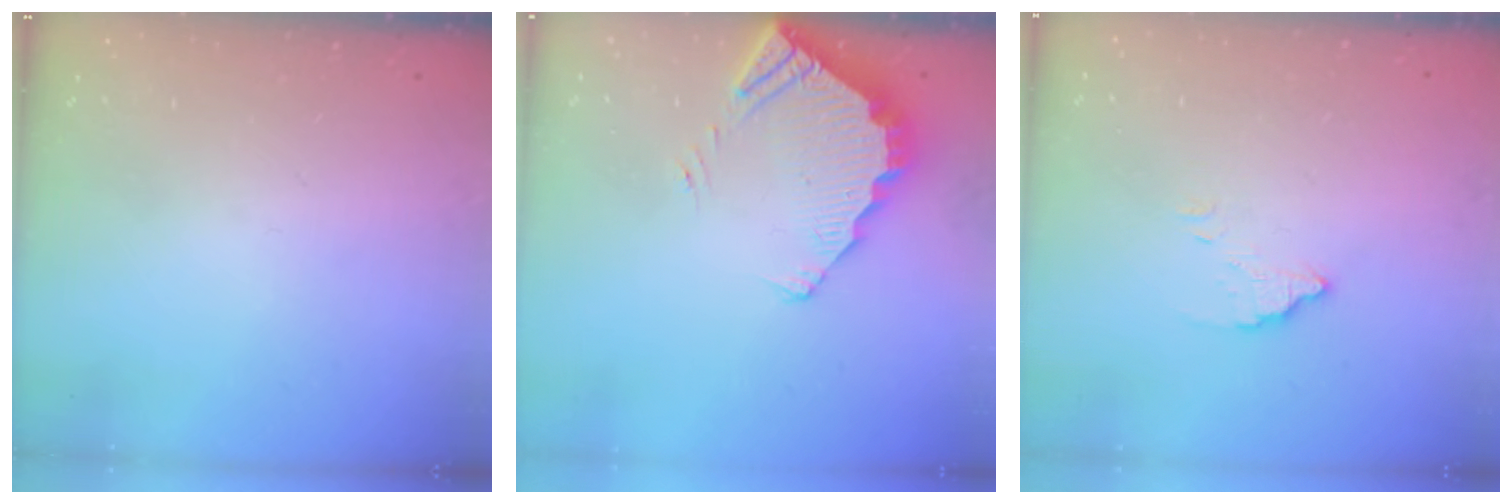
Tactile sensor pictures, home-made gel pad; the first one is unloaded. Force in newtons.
{"total": 3.8, "press": 3.8, "slide": 0.3}
{"total": 2.6, "press": 2.6, "slide": 0.0}